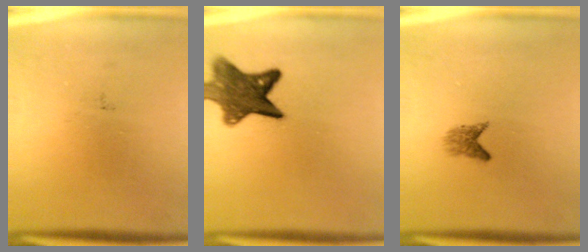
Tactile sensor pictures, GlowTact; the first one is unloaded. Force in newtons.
{"total": 9.8}
{"total": 1.8}